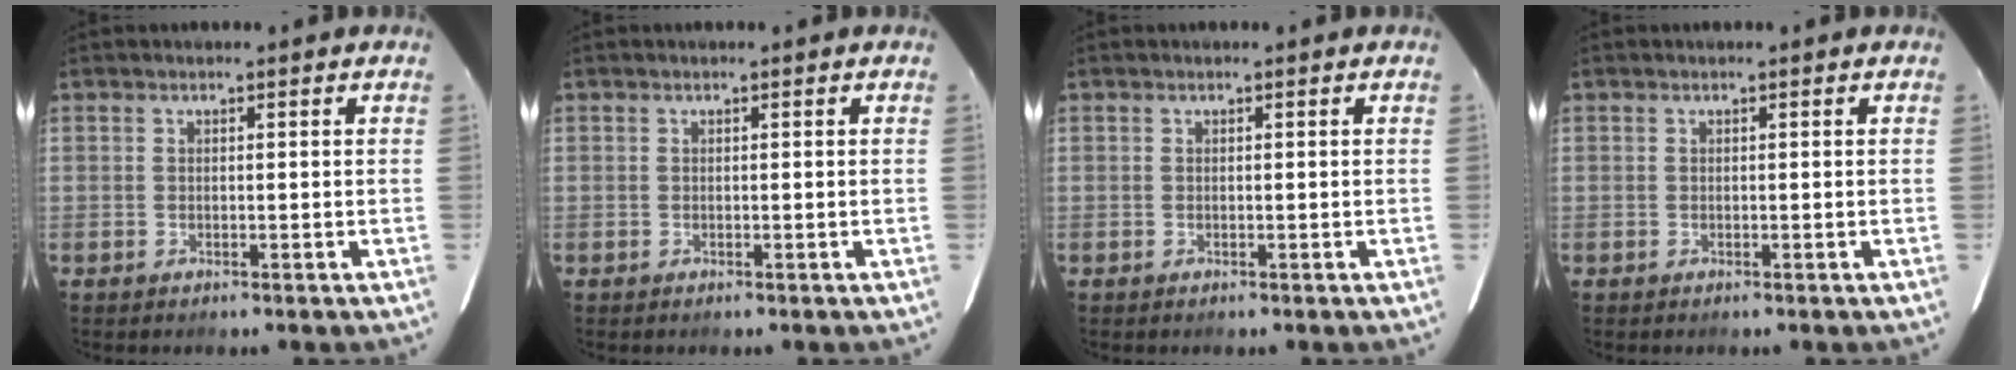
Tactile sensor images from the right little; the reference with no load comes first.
{"total": 0.0}
{"total": 0.0}
{"total": 0.0}